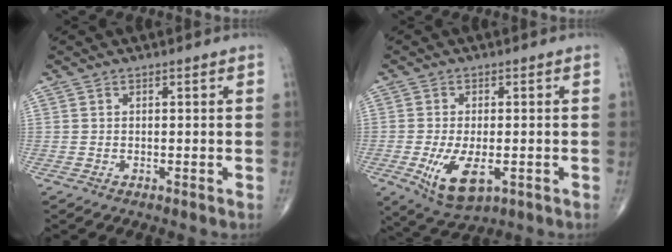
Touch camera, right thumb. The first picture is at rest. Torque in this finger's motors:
{"motor_torque": [-0.23, 0.46, 0.52, 0.28, 0.21]}